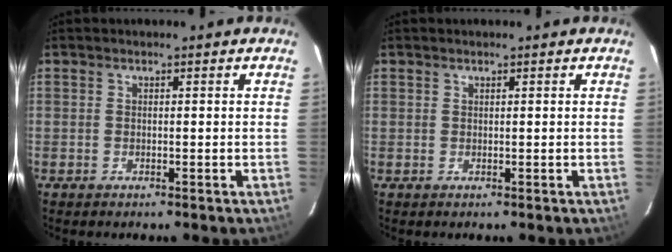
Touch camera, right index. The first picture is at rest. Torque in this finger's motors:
{"motor_torque": [-1.01, -0.35, -0.83, -0.21]}